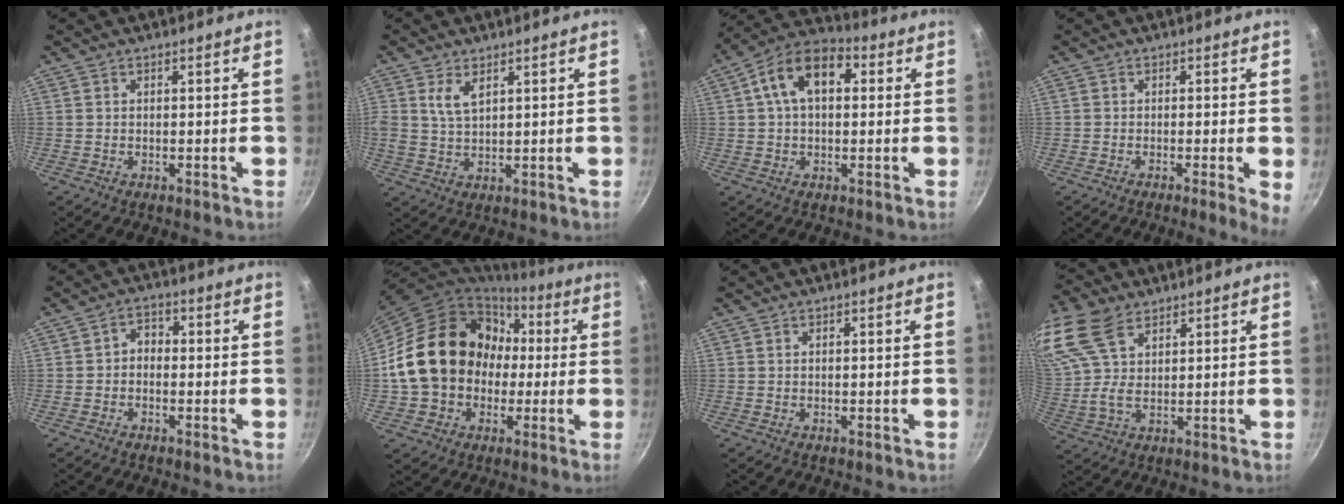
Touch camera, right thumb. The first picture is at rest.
{"total": 4.4, "force": [2.0, 2.2, 3.2], "torque": [-0.057, -0.014, 0.040]}
{"total": 12.3, "force": [2.7, 7.7, 9.2], "torque": [-0.129, 0.030, 0.026]}
{"total": 4.0, "force": [-0.8, 0.4, 3.9], "torque": [-0.054, -0.005, -0.015]}
{"total": 2.7, "force": [-0.9, 2.0, 1.6], "torque": [-0.017, 0.017, -0.024]}
{"total": 20.7, "force": [0.3, 17.2, 11.5], "torque": [-0.169, 0.051, 0.015]}
{"total": 0.0}
{"total": 13.7, "force": [7.8, 7.5, 8.5], "torque": [-0.188, 0.014, 0.156]}